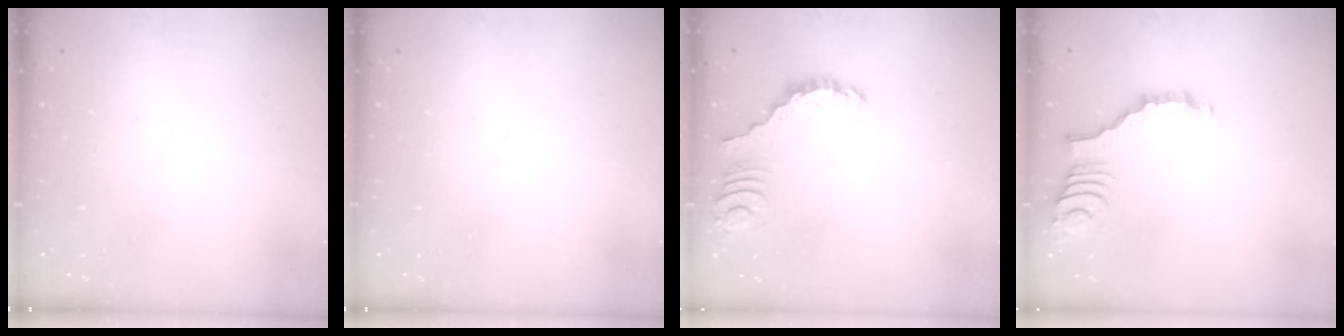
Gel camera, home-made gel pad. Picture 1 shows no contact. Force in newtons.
{"total": 0.0}
{"total": 2.7, "press": 2.7, "slide": 0.1}
{"total": 2.6, "press": 2.6, "slide": 0.4}